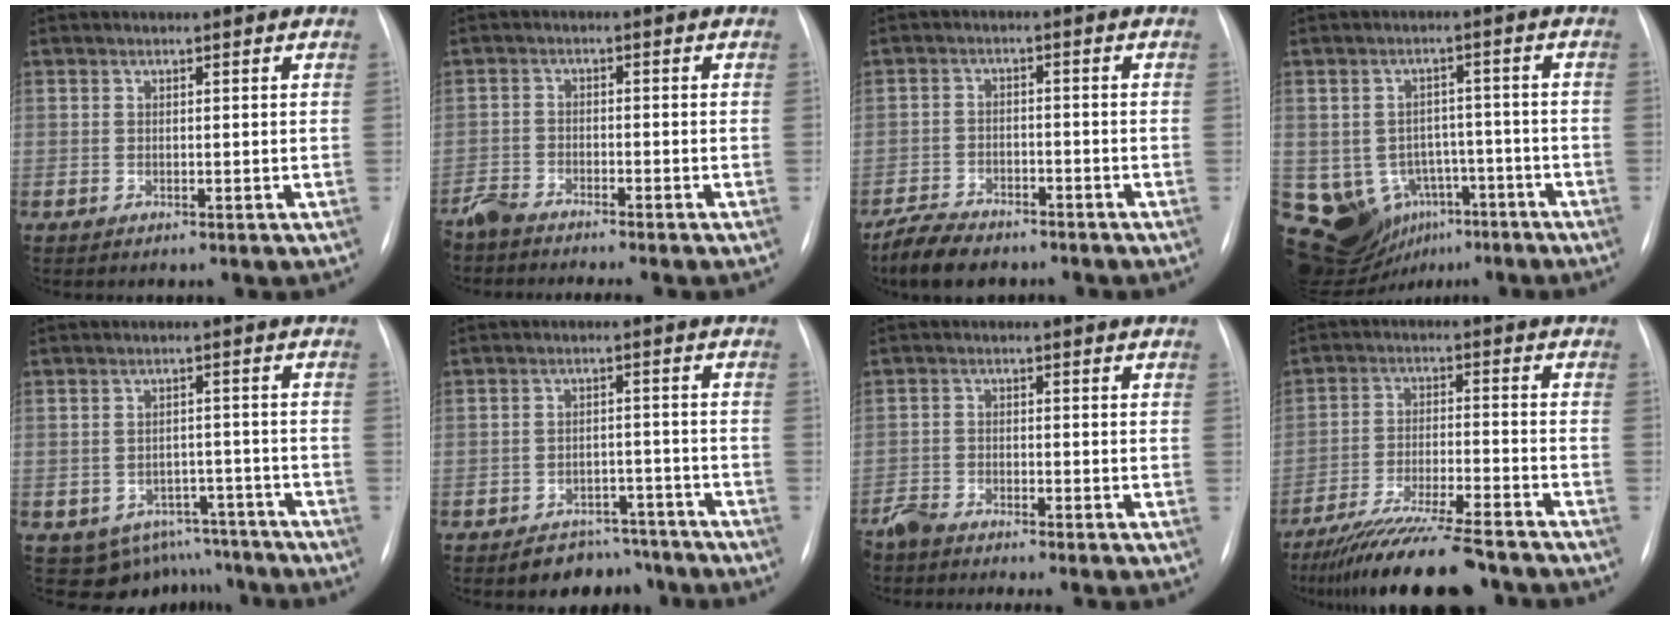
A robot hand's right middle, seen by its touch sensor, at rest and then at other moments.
{"total": 5.6, "force": [-5.3, 0.0, 1.6], "torque": [-0.018, -0.015, -0.091]}
{"total": 7.2, "force": [-6.1, 2.5, 3.0], "torque": [-0.058, -0.014, -0.106]}
{"total": 12.2, "force": [-5.6, 10.0, 4.2], "torque": [-0.077, 0.030, -0.070]}
{"total": 8.7, "force": [-7.1, 5.2, 0.0], "torque": [0.016, 0.031, -0.081]}
{"total": 6.5, "force": [-5.5, 3.4, 0.3], "torque": [0.017, 0.026, -0.079]}
{"total": 4.3, "force": [-4.2, -0.2, 1.0], "torque": [-0.011, -0.014, -0.073]}
{"total": 14.9, "force": [-12.9, 0.7, 7.4], "torque": [-0.125, -0.024, -0.210]}